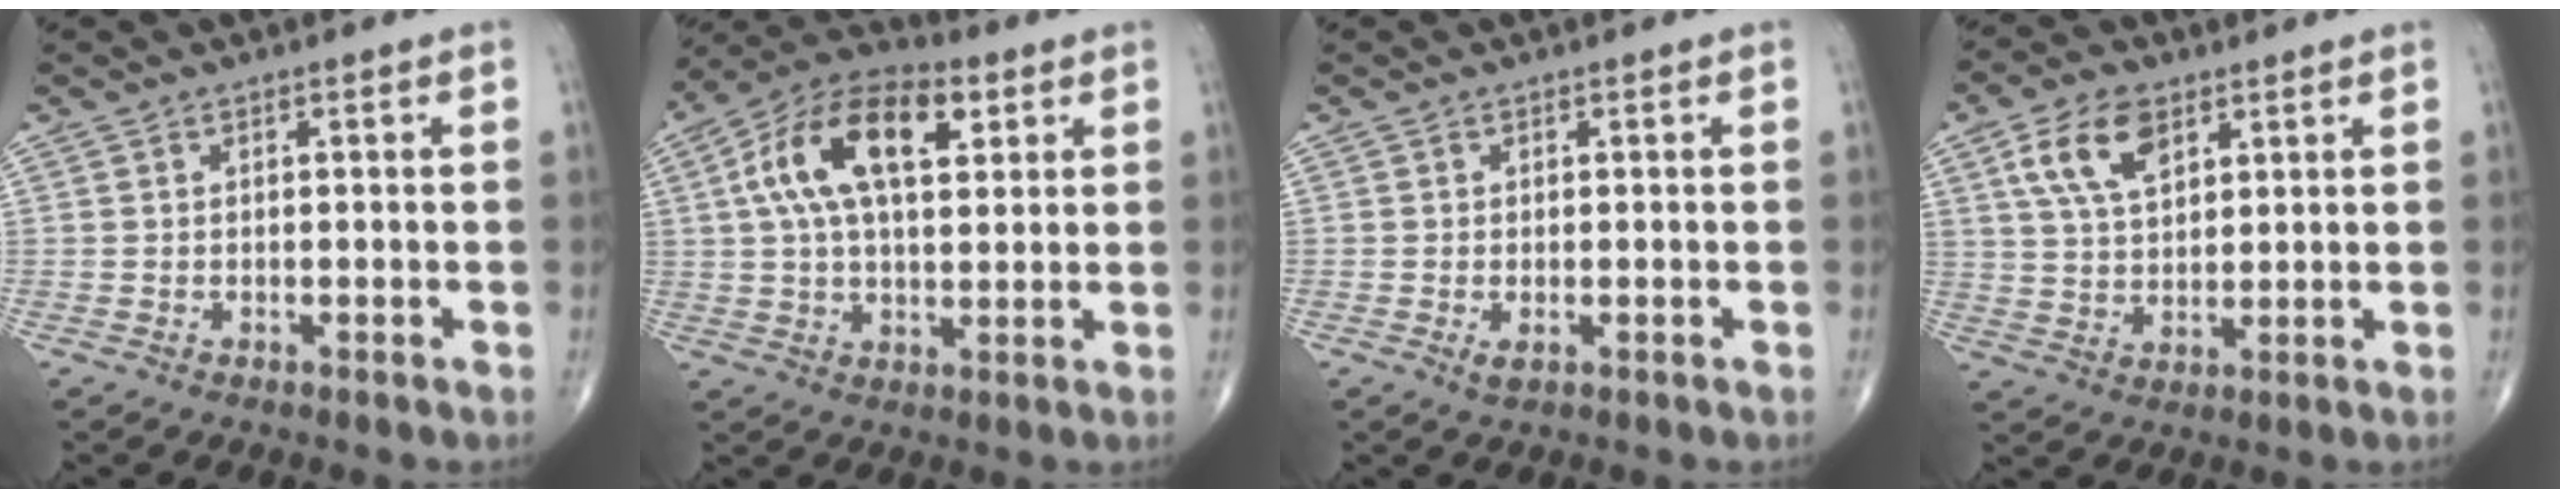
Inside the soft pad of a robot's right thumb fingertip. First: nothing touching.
{"total": 17.0, "force": [5.2, 8.8, 13.6], "torque": [-0.229, 0.018, 0.083]}
{"total": 1.4, "force": [-0.4, 0.6, 1.2], "torque": [-0.023, -0.004, -0.006]}
{"total": 9.8, "force": [4.6, 5.5, 6.7], "torque": [-0.114, -0.011, 0.089]}